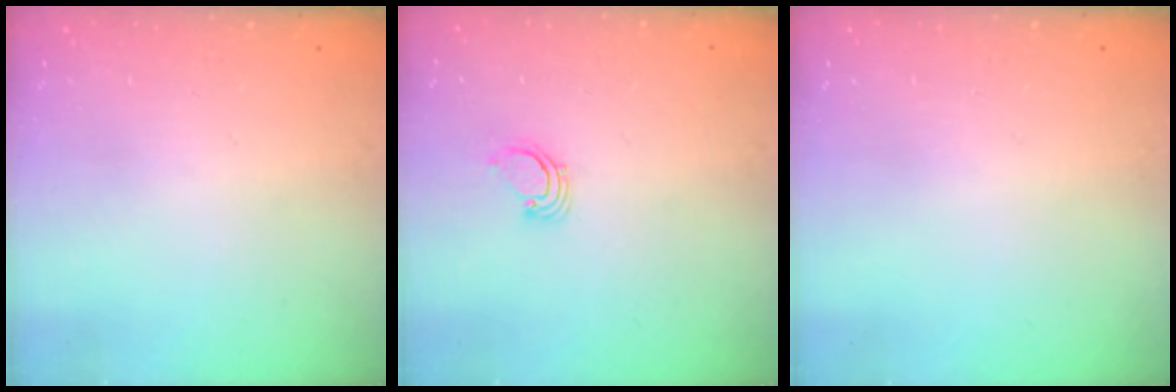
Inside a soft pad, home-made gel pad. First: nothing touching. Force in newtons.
{"total": 1.9, "press": 1.9, "slide": 0.1}
{"total": 0.0}